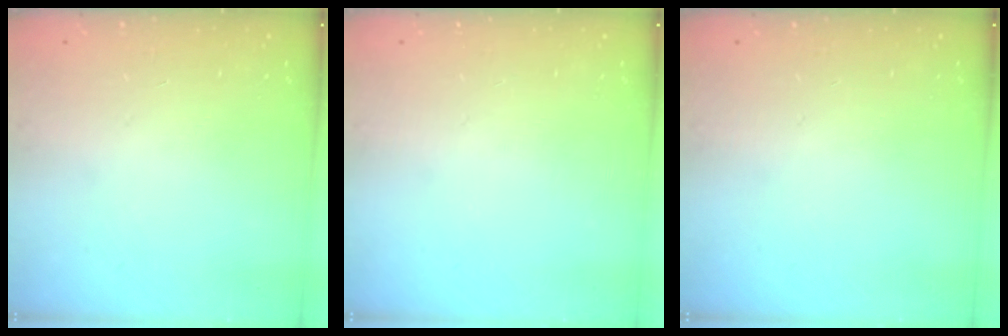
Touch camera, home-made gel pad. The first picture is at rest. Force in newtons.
{"total": 0.0}
{"total": 0.0}